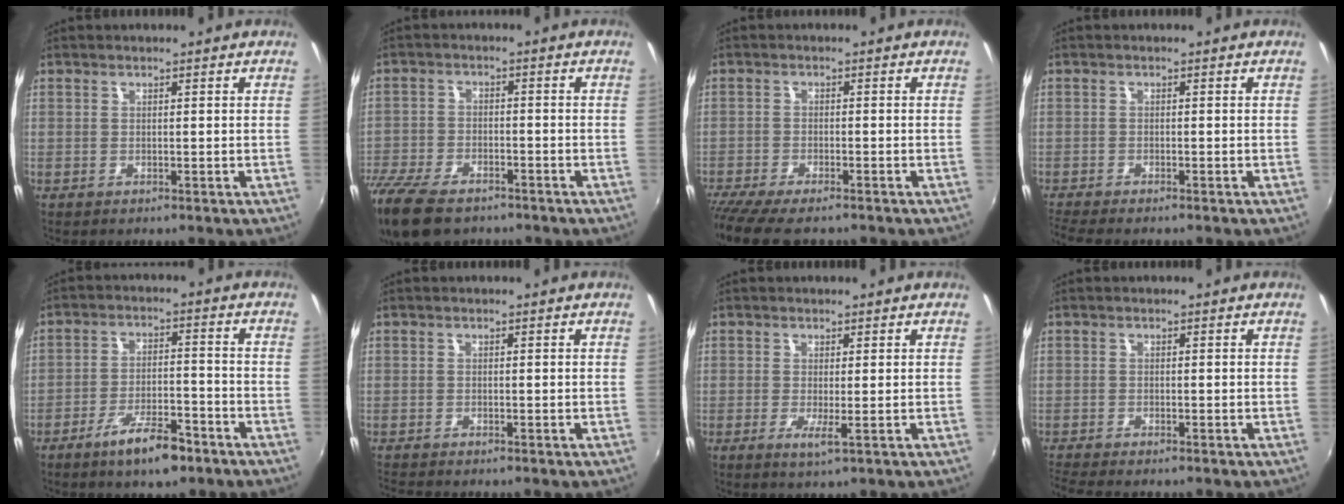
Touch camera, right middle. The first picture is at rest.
{"total": 14.7, "force": [-10.9, 6.5, 7.4], "torque": [-0.193, -0.037, -0.198]}
{"total": 9.3, "force": [-7.8, 1.8, 4.8], "torque": [-0.116, -0.045, -0.138]}
{"total": 4.8, "force": [-4.3, 0.2, 2.2], "torque": [-0.057, -0.029, -0.077]}
{"total": 7.8, "force": [-5.1, 2.2, 5.5], "torque": [-0.113, -0.004, -0.083]}
{"total": 2.2, "force": [-2.0, 0.0, 0.7], "torque": [-0.019, -0.017, -0.040]}
{"total": 2.3, "force": [-0.4, -0.3, 2.2], "torque": [-0.045, -0.008, -0.007]}
{"total": 4.0, "force": [-3.6, -0.1, 1.8], "torque": [-0.045, -0.025, -0.066]}